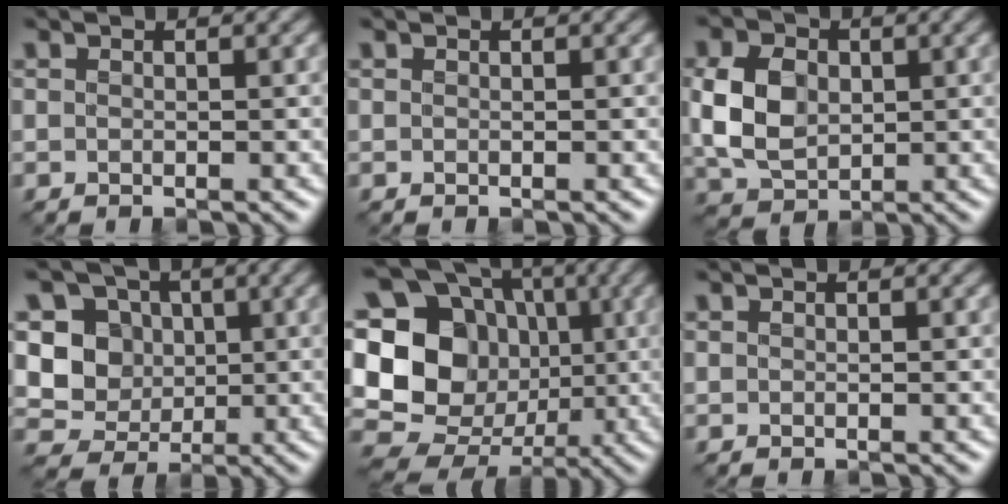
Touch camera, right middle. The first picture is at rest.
{"total": 0.0}
{"total": 5.9, "force": [0.3, 4.4, 3.9], "torque": [-0.092, -0.001, 0.004]}
{"total": 5.2, "force": [0.6, 4.8, 2.0], "torque": [-0.029, -0.003, -0.008]}
{"total": 19.5, "force": [0.9, 17.2, 9.1], "torque": [-0.191, 0.025, -0.008]}
{"total": 0.0}